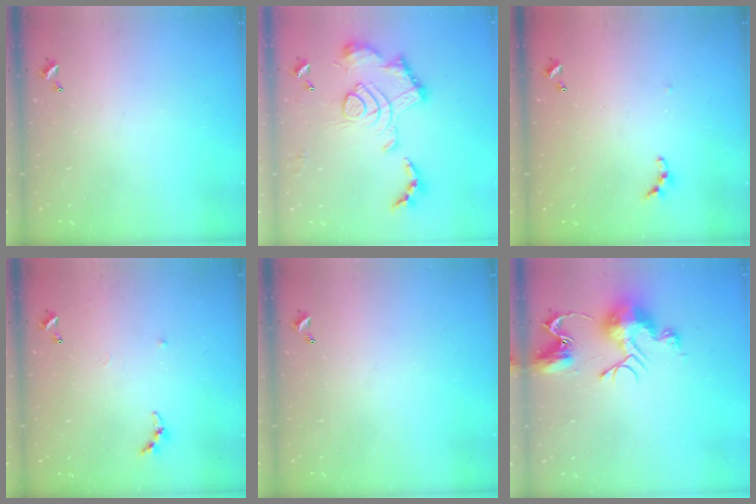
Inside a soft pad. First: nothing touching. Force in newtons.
{"total": 2.4, "press": 1.9, "slide": 1.5}
{"total": 4.6, "press": 4.5, "slide": 0.7}
{"total": 5.3, "press": 5.2, "slide": 0.7}
{"total": 0.0}
{"total": 12.0, "press": 12.0, "slide": 1.1}